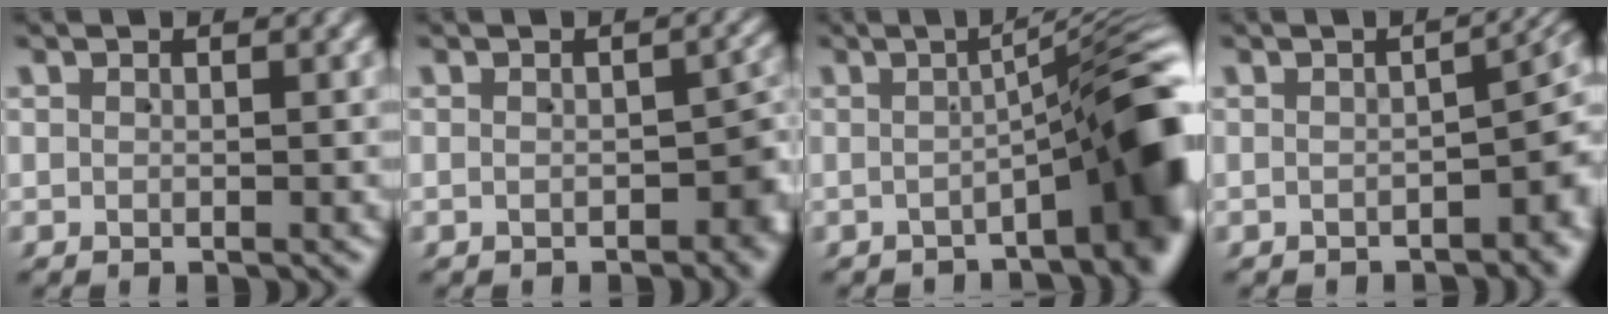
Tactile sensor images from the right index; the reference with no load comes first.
{"total": 2.9, "force": [-1.2, 1.6, 2.2], "torque": [-0.016, -0.004, -0.018]}
{"total": 9.5, "force": [-2.9, 2.6, 8.7], "torque": [-0.088, 0.017, -0.048]}
{"total": 3.8, "force": [-1.0, 1.4, 3.4], "torque": [-0.031, 0.010, -0.021]}